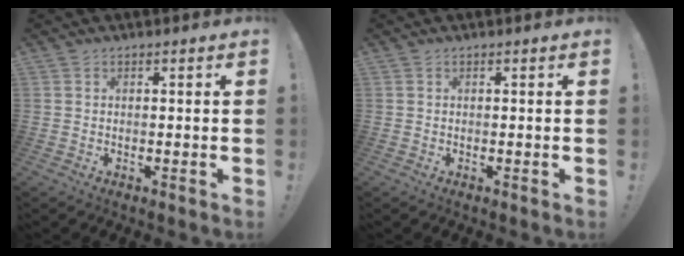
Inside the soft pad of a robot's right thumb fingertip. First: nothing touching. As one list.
[{"total": 0.0}]